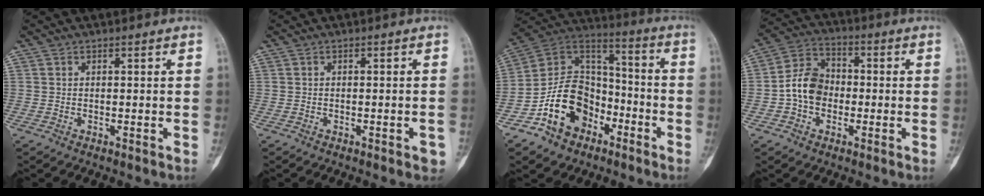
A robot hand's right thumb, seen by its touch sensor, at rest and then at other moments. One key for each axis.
{"total": 2.2, "fx": -1.0, "fy": 0.7, "fz": 1.8, "tx": -0.019, "ty": 0.006, "tz": -0.011}
{"total": 16.8, "fx": -7.8, "fy": 12.2, "fz": 8.6, "tx": -0.114, "ty": 0.086, "tz": -0.140}
{"total": 9.2, "fx": -1.4, "fy": 7.2, "fz": 5.6, "tx": -0.086, "ty": 0.033, "tz": -0.039}